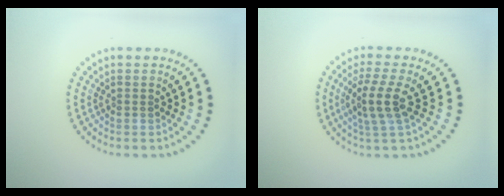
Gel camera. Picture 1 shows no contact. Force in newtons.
{"total": 3.5, "press": 3.0, "slide": 1.8}